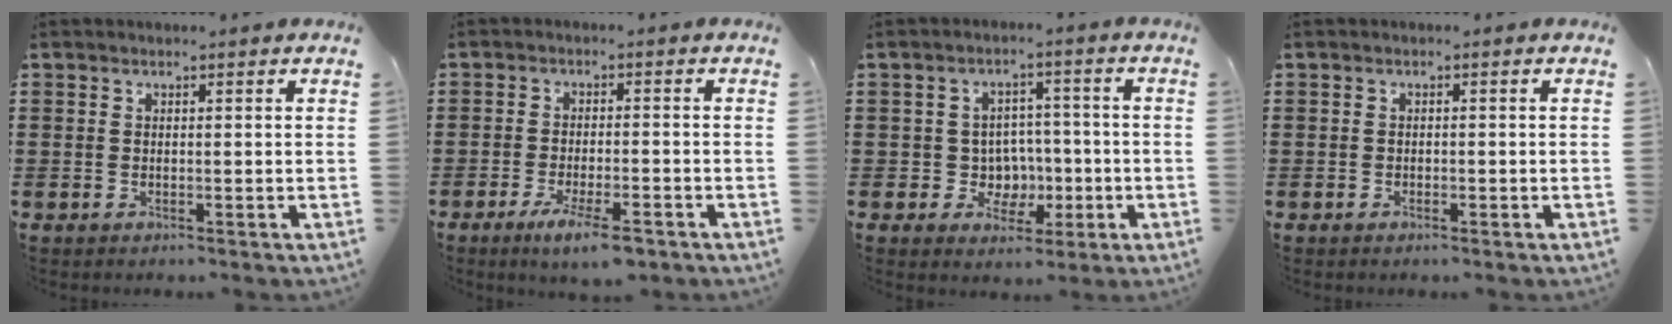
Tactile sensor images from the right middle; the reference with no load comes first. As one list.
[{"total": 5.5, "force": [-3.5, 0.9, 4.1], "torque": [-0.070, -0.005, -0.057]}, {"total": 4.8, "force": [-0.8, 4.4, 1.8], "torque": [-0.034, 0.000, -0.016]}, {"total": 0.6, "force": [-0.4, 0.1, 0.4], "torque": [-0.009, -0.007, -0.006]}]